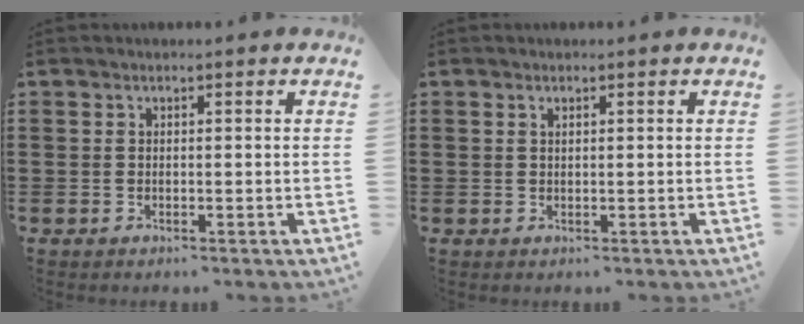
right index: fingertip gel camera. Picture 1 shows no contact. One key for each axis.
{"total": 0.6, "fx": 0.3, "fy": 0.2, "fz": 0.5, "tx": -0.012, "ty": 0.002, "tz": 0.006}